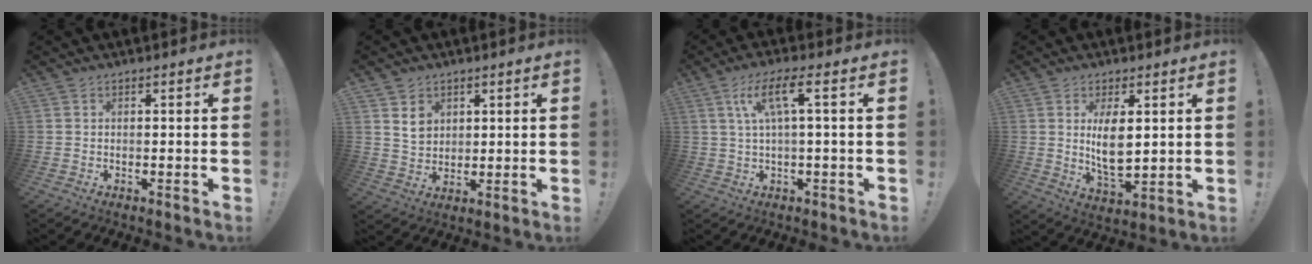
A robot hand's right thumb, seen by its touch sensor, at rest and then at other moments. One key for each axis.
{"total": 6.4, "fx": 3.3, "fy": 5.1, "fz": 2.1, "tx": -0.020, "ty": -0.020, "tz": 0.062}
{"total": 8.9, "fx": 2.4, "fy": 1.0, "fz": 8.6, "tx": -0.160, "ty": 0.004, "tz": 0.037}
{"total": 8.9, "fx": 2.4, "fy": 4.0, "fz": 7.6, "tx": -0.140, "ty": -0.021, "tz": 0.038}